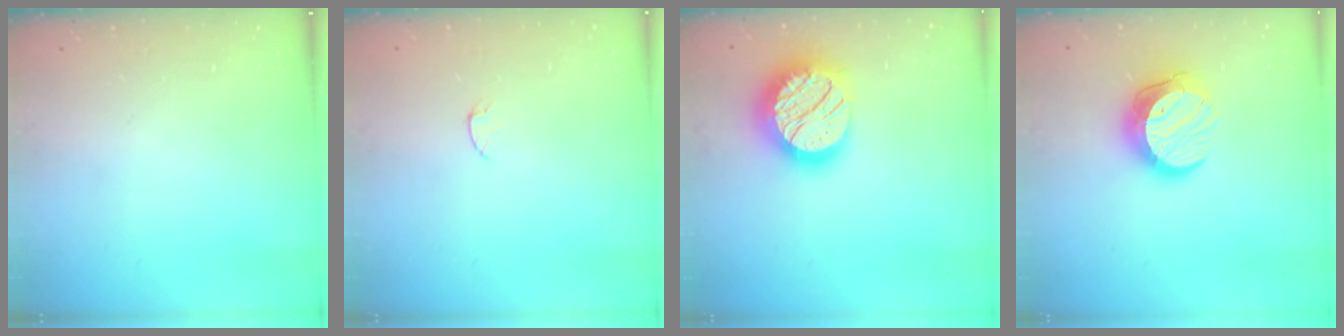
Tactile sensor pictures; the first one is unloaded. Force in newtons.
{"total": 2.9, "press": 2.9, "slide": 0.3}
{"total": 21.0, "press": 20.9, "slide": 1.3}
{"total": 12.4, "press": 12.4, "slide": 0.5}